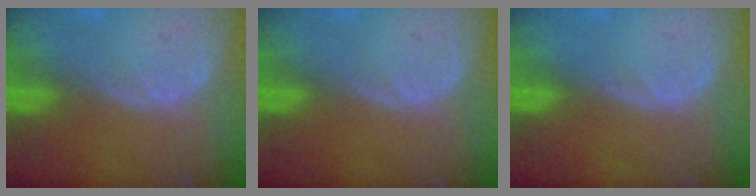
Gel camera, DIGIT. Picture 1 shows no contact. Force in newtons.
{"total": 0.0}
{"total": 0.0}